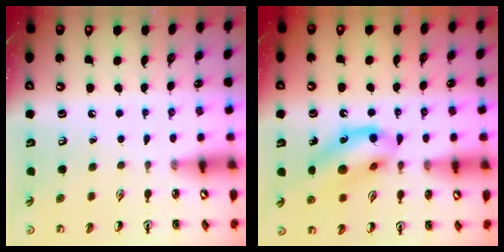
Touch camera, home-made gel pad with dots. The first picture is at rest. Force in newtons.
{"total": 13.7, "press": 13.5, "slide": 2.5}